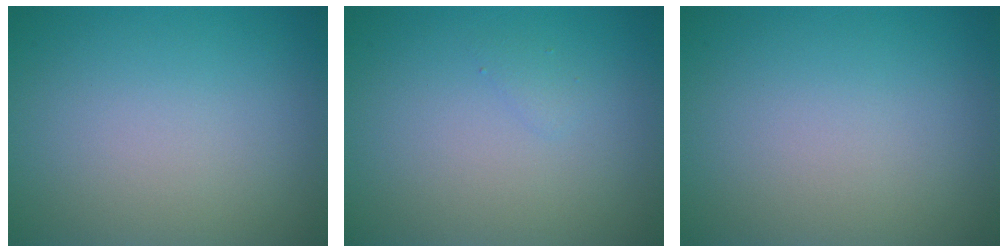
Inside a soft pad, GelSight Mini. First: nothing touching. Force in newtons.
{"total": 0.5, "press": 0.5, "slide": 0.1}
{"total": 0.0}